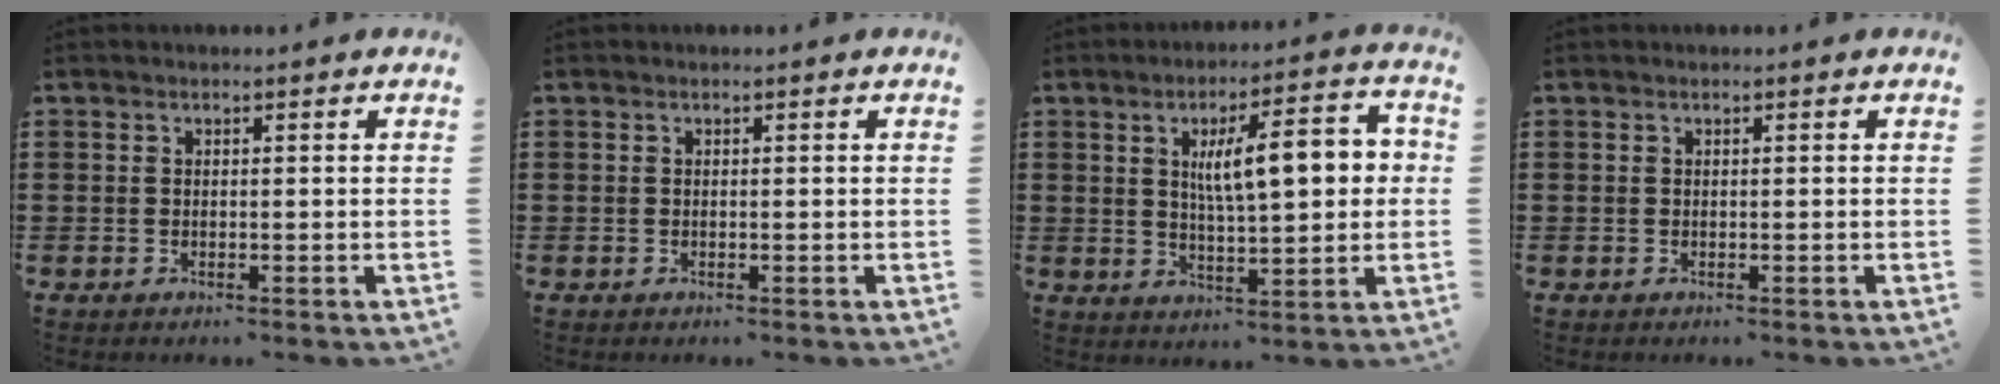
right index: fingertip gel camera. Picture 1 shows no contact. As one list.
[{"total": 0.0}, {"total": 10.2, "force": [2.3, 3.2, 9.4], "torque": [-0.157, 0.002, 0.032]}, {"total": 0.0}]